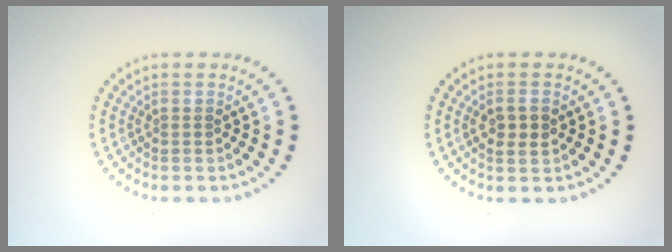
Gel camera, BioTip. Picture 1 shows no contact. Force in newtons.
{"total": 2.1, "press": 2.1, "slide": 0.2}